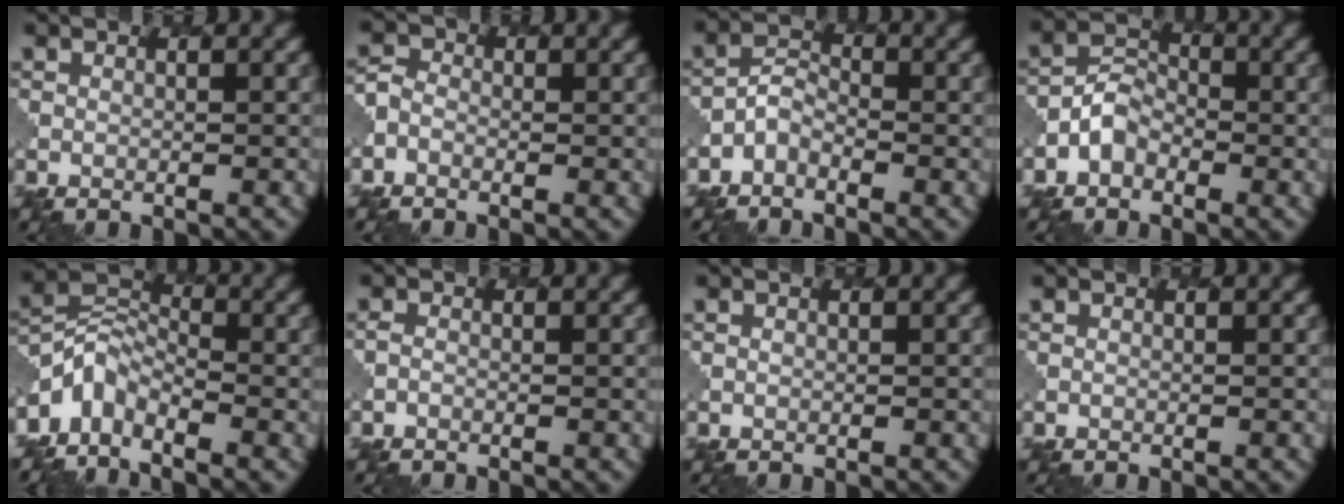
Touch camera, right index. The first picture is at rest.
{"total": 1.9, "force": [-0.8, 1.6, 0.8], "torque": [-0.011, 0.003, -0.021]}
{"total": 1.6, "force": [-1.1, 1.0, 0.6], "torque": [-0.014, 0.008, -0.028]}
{"total": 2.4, "force": [-1.1, 1.9, 1.0], "torque": [-0.018, 0.010, -0.029]}
{"total": 3.4, "force": [-2.5, 1.9, 1.1], "torque": [-0.020, 0.004, -0.063]}
{"total": 0.5, "force": [-0.5, 0.2, 0.1], "torque": [-0.002, -0.003, -0.012]}
{"total": 0.0}
{"total": 0.0}